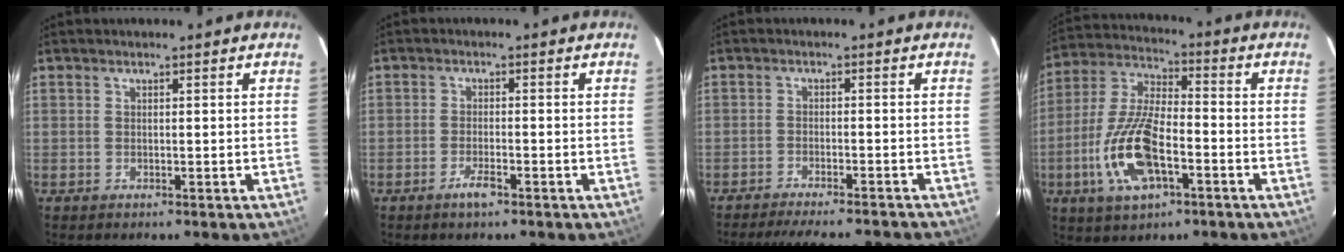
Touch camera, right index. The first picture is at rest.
{"total": 3.0, "force": [-2.0, 0.7, 2.1], "torque": [-0.049, -0.002, -0.039]}
{"total": 14.1, "force": [-12.7, 2.0, 5.6], "torque": [-0.115, -0.006, -0.177]}
{"total": 15.2, "force": [-5.3, 6.0, 12.9], "torque": [-0.281, -0.006, -0.100]}